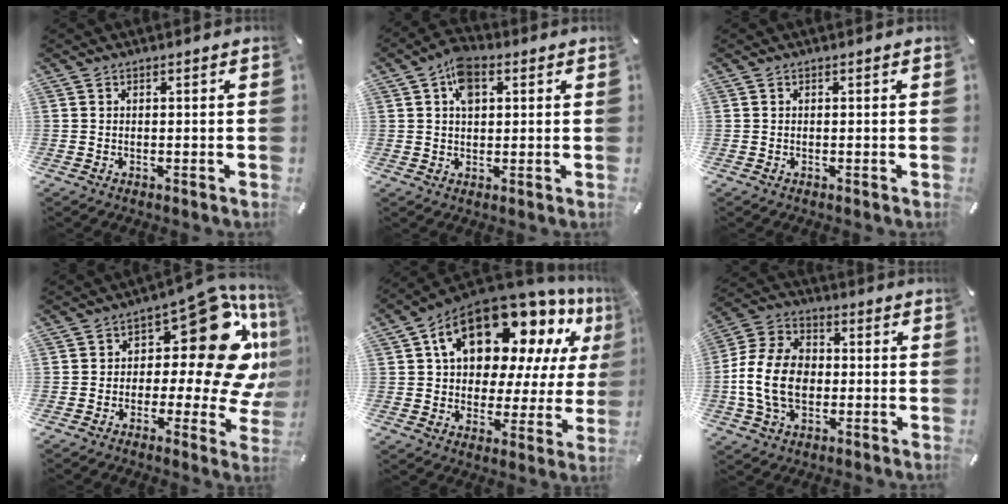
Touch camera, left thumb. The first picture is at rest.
{"total": 6.6, "force": [2.3, 4.5, 4.2], "torque": [-0.058, -0.001, 0.039]}
{"total": 0.0}
{"total": 22.2, "force": [5.8, 11.4, 18.1], "torque": [-0.230, -0.058, 0.099]}
{"total": 20.4, "force": [12.2, 11.3, 11.8], "torque": [-0.200, -0.074, 0.215]}
{"total": 13.7, "force": [-1.9, 10.2, 9.0], "torque": [-0.215, 0.012, -0.035]}